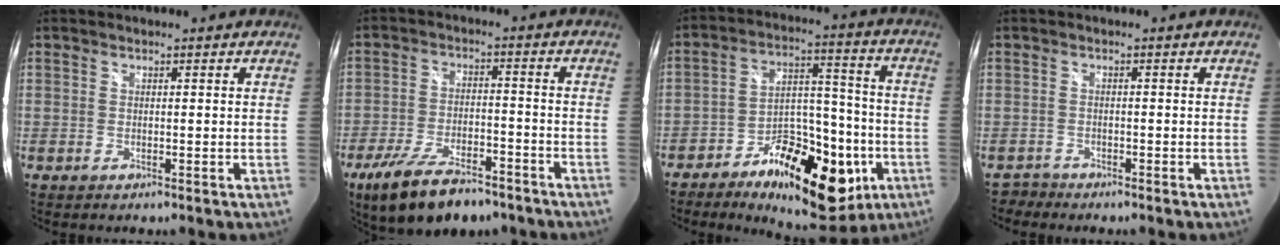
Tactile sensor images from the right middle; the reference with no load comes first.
{"total": 14.5, "force": [-10.3, 5.5, 8.6], "torque": [-0.181, -0.024, -0.170]}
{"total": 19.6, "force": [-9.6, 9.5, 14.1], "torque": [-0.222, 0.016, -0.137]}
{"total": 1.7, "force": [-1.6, 0.6, -0.4], "torque": [0.004, 0.000, -0.033]}